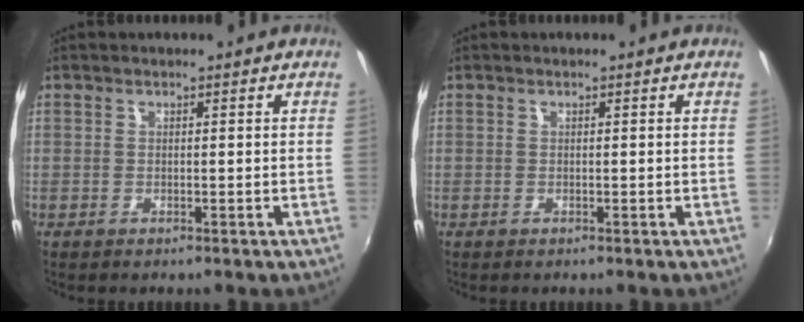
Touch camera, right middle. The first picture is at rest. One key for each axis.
{"total": 0.0}